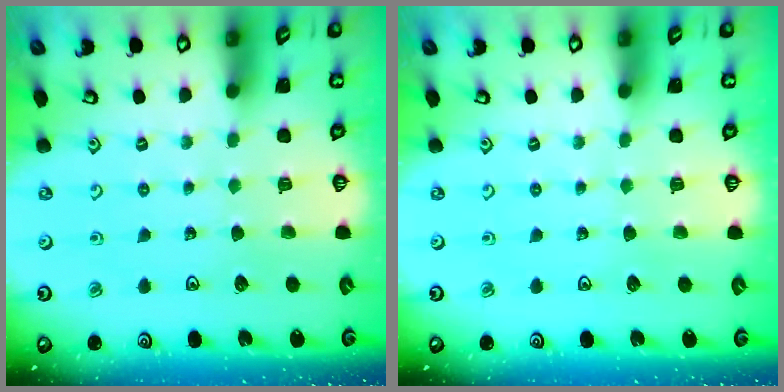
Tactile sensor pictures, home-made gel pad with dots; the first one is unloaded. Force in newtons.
{"total": 0.0}